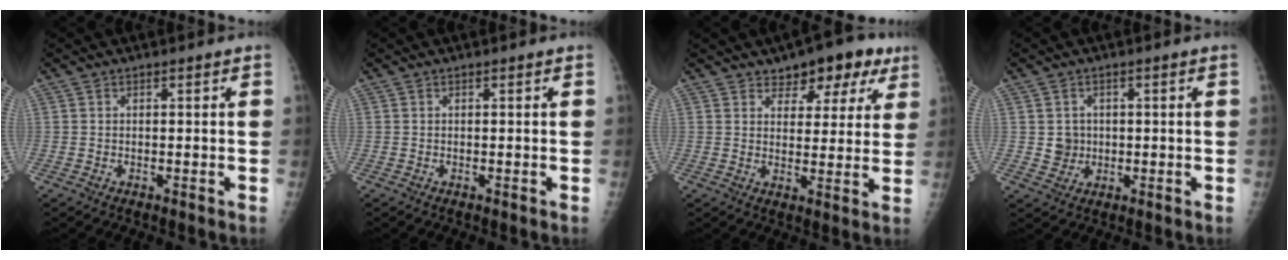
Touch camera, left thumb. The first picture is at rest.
{"total": 0.0}
{"total": 9.3, "force": [6.0, 5.4, 4.7], "torque": [-0.015, -0.022, 0.076]}
{"total": 3.4, "force": [0.0, 3.4, 0.7], "torque": [0.009, 0.004, 0.003]}